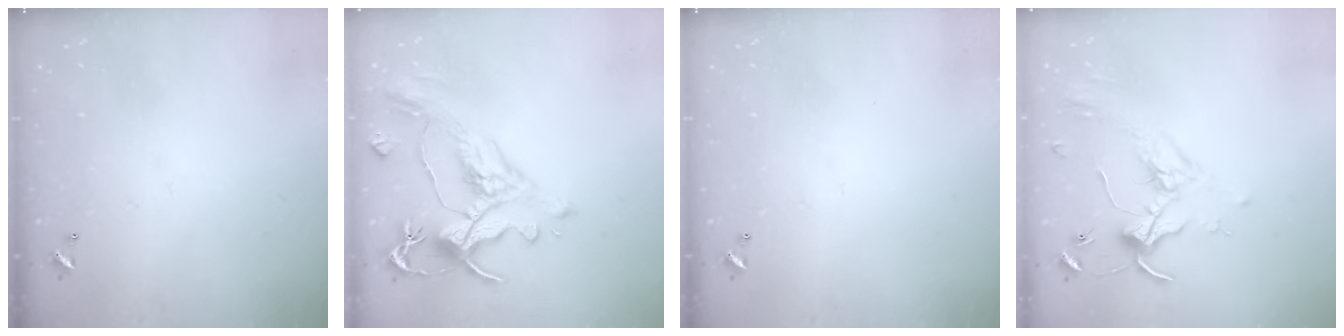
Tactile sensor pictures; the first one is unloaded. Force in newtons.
{"total": 1.6, "press": 0.8, "slide": 1.4}
{"total": 0.0}
{"total": 1.6, "press": 1.6, "slide": 0.4}